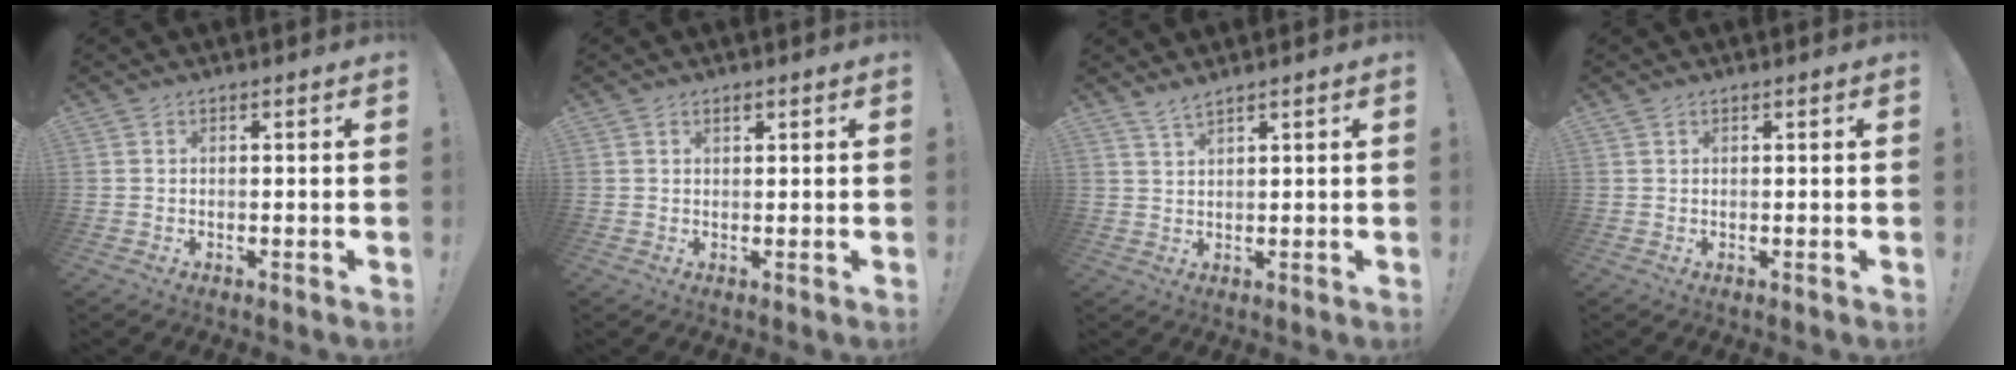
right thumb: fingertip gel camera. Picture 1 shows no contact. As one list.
[{"total": 1.1, "force": [0.7, 0.5, 0.6], "torque": [-0.009, -0.002, 0.013]}, {"total": 2.8, "force": [2.4, 0.0, 1.3], "torque": [-0.038, -0.009, 0.046]}, {"total": 0.5, "force": [0.5, 0.2, 0.2], "torque": [-0.003, 0.000, 0.009]}]